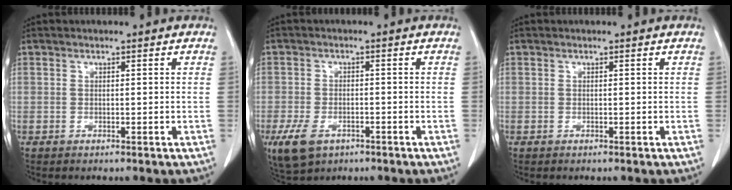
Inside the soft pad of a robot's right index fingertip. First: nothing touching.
{"total": 5.8, "force": [-3.1, 3.5, 3.5], "torque": [-0.075, -0.006, -0.044]}
{"total": 0.0}